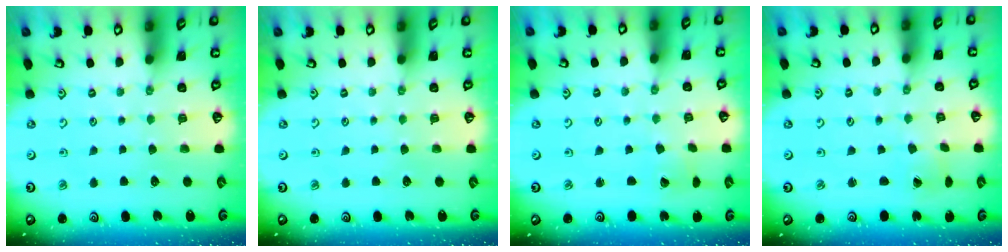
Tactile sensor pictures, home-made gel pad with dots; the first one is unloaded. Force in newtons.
{"total": 0.0}
{"total": 2.6, "press": 2.6, "slide": 0.1}
{"total": 1.5, "press": 1.5, "slide": 0.1}